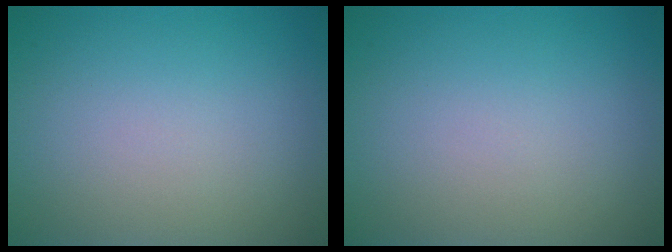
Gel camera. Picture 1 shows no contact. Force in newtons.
{"total": 0.0}